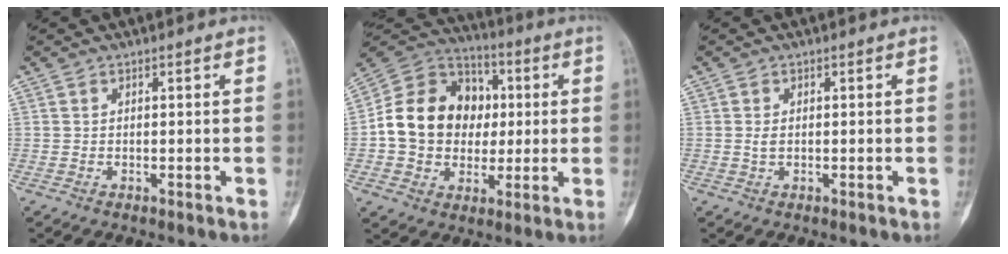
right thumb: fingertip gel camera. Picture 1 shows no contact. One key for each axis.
{"total": 17.6, "fx": 0.5, "fy": 14.7, "fz": 9.7, "tx": -0.133, "ty": 0.029, "tz": 0.008}
{"total": 0.9, "fx": 0.1, "fy": 0.5, "fz": 0.8, "tx": -0.016, "ty": 0.000, "tz": 0.004}